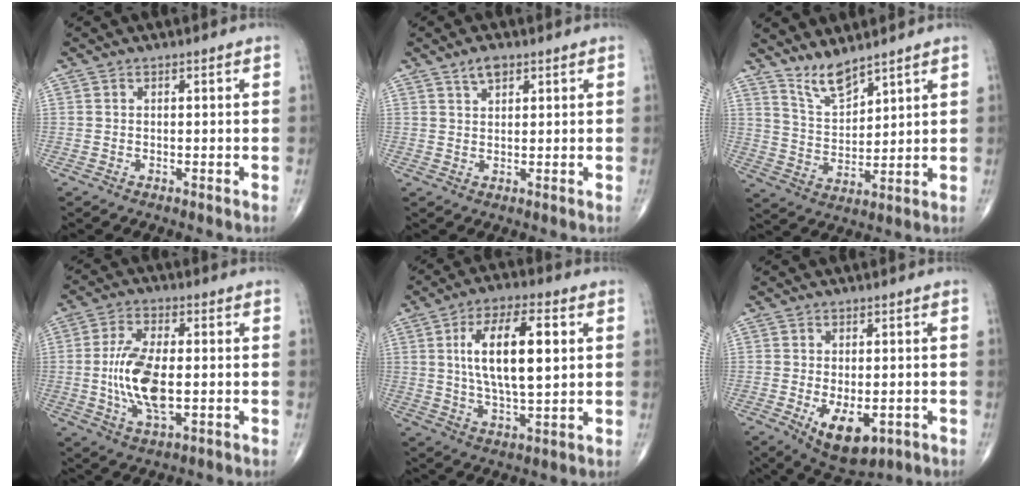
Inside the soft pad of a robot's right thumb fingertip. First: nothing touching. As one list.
[{"total": 2.9, "force": [1.8, 1.4, 1.7], "torque": [-0.026, -0.005, 0.034]}, {"total": 6.5, "force": [5.6, 1.5, 2.9], "torque": [-0.048, -0.050, 0.119]}, {"total": 12.2, "force": [-0.9, 5.6, 10.8], "torque": [-0.214, -0.002, -0.017]}, {"total": 15.3, "force": [3.1, 5.9, 13.7], "torque": [-0.231, -0.001, 0.054]}, {"total": 9.4, "force": [-2.8, 4.9, 7.4], "torque": [-0.105, -0.007, -0.029]}]